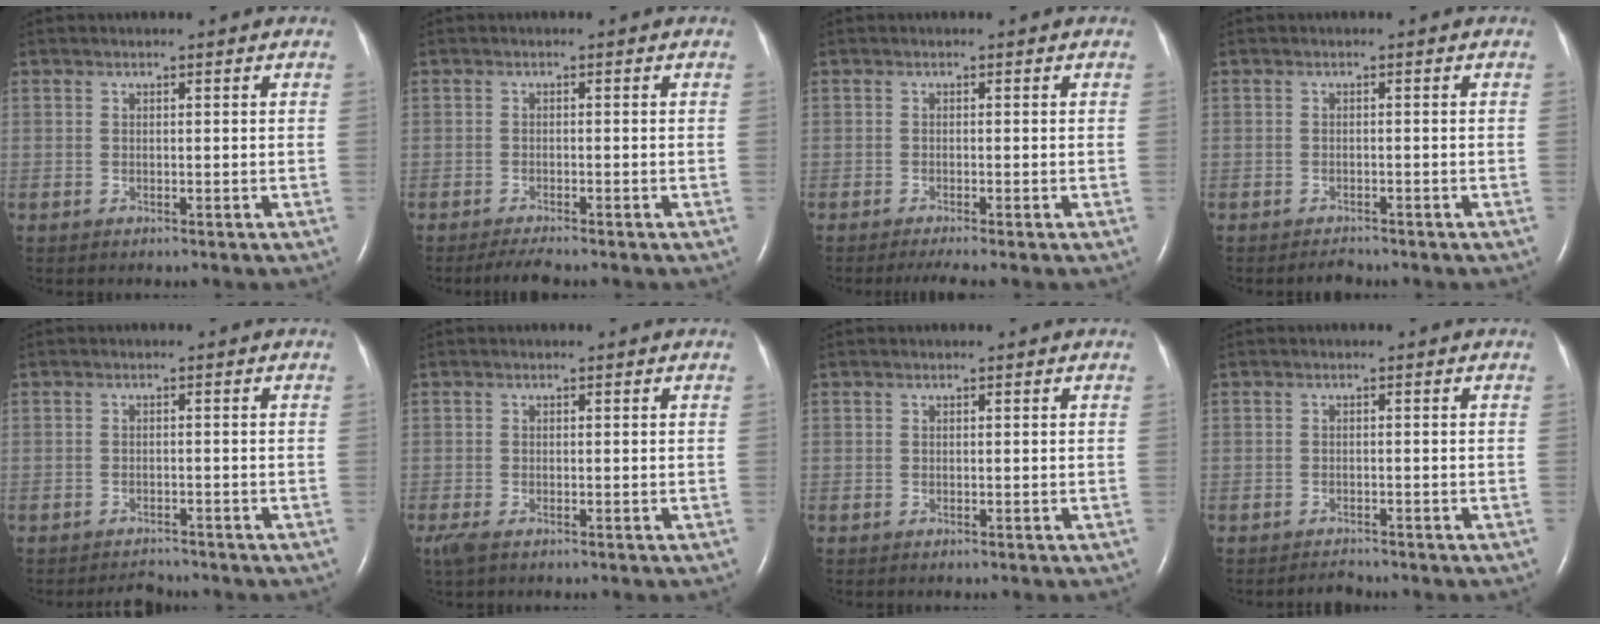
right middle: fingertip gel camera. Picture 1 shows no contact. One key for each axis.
{"total": 2.5, "fx": -2.2, "fy": -0.1, "fz": 1.2, "tx": -0.032, "ty": -0.009, "tz": -0.038}
{"total": 2.7, "fx": -2.1, "fy": -0.3, "fz": 1.7, "tx": -0.029, "ty": -0.007, "tz": -0.035}
{"total": 1.3, "fx": -1.2, "fy": 0.3, "fz": 0.2, "tx": -0.009, "ty": -0.005, "tz": -0.015}
{"total": 2.2, "fx": -2.1, "fy": 0.4, "fz": -0.1, "tx": -0.004, "ty": -0.010, "tz": -0.031}
{"total": 2.5, "fx": -1.6, "fy": 0.9, "fz": 1.8, "tx": -0.047, "ty": -0.010, "tz": -0.027}
{"total": 0.0}
{"total": 1.3, "fx": -1.3, "fy": 0.1, "fz": -0.1, "tx": -0.005, "ty": -0.008, "tz": -0.017}